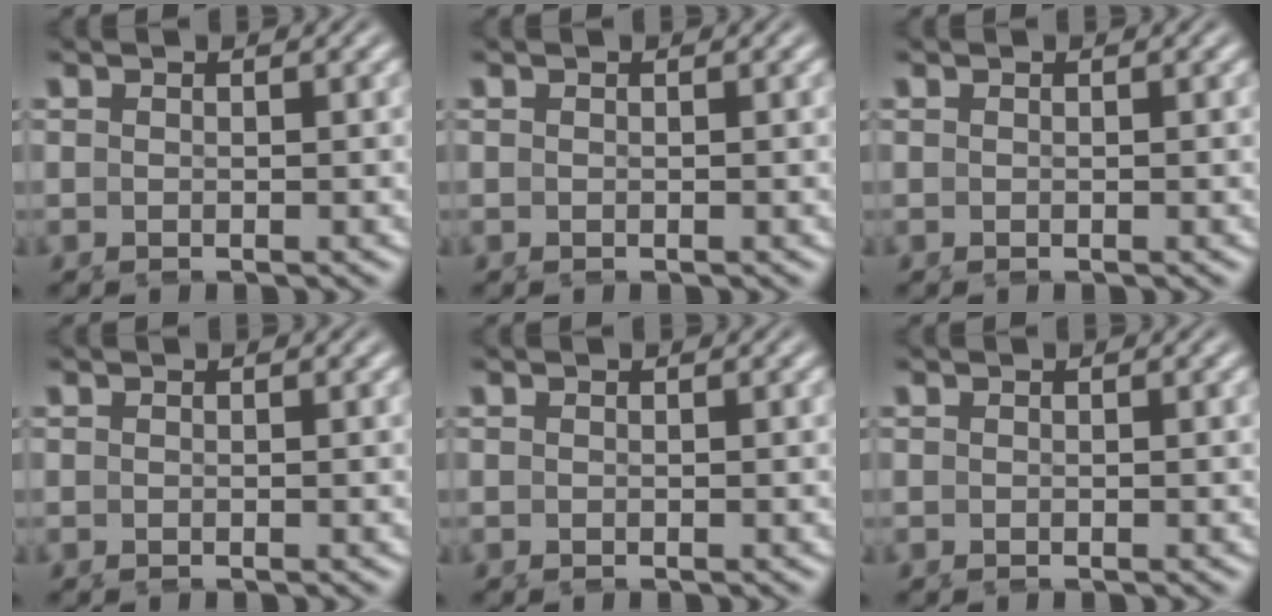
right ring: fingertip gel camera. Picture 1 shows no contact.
{"total": 0.0}
{"total": 0.0}
{"total": 0.0}
{"total": 0.0}
{"total": 0.0}